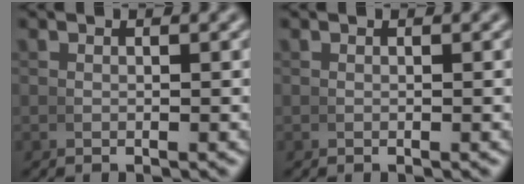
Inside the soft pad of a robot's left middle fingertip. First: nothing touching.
{"total": 0.0}